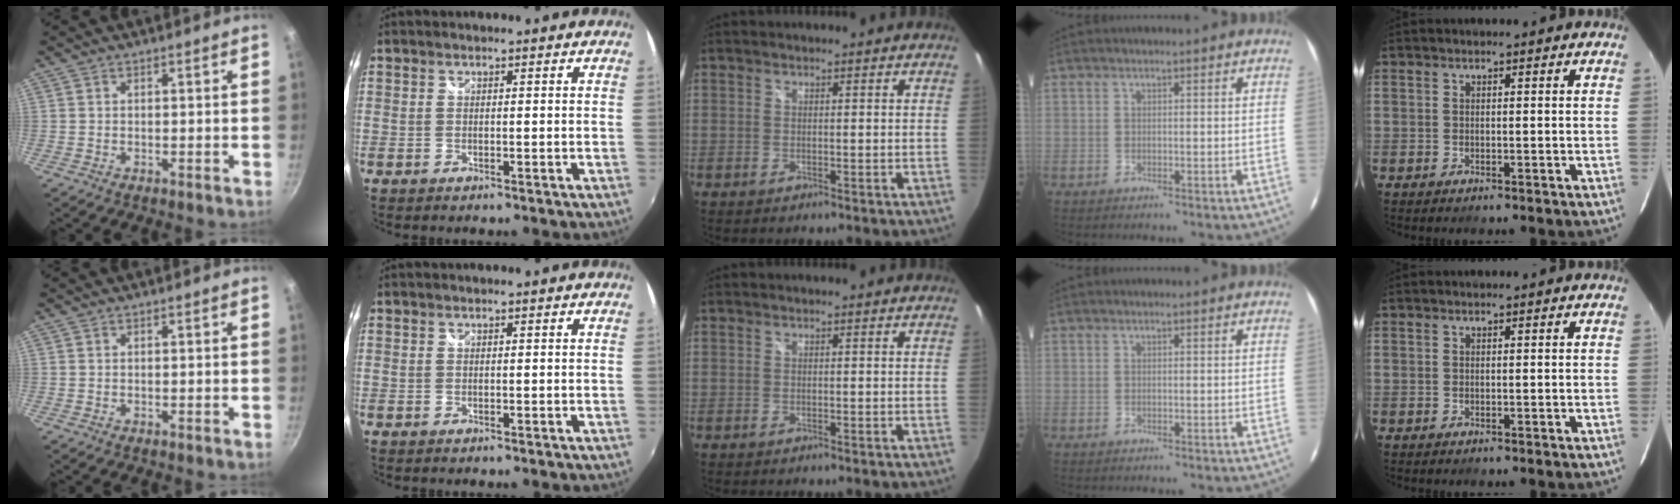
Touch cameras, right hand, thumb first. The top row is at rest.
{}